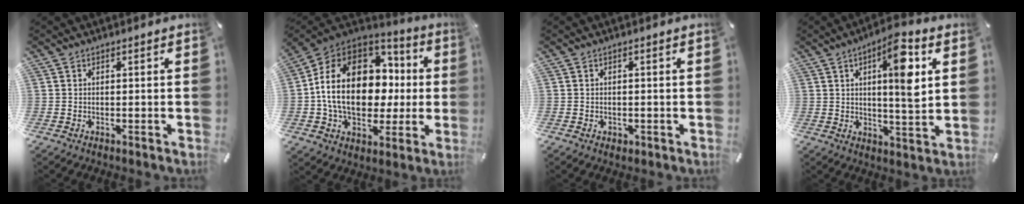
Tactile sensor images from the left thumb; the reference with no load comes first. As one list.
[{"total": 21.9, "force": [1.4, 16.2, 14.7], "torque": [-0.282, -0.001, 0.032]}, {"total": 1.2, "force": [-0.3, 1.1, 0.5], "torque": [-0.011, 0.004, -0.008]}, {"total": 12.0, "force": [4.6, 3.4, 10.5], "torque": [-0.158, -0.015, 0.067]}]